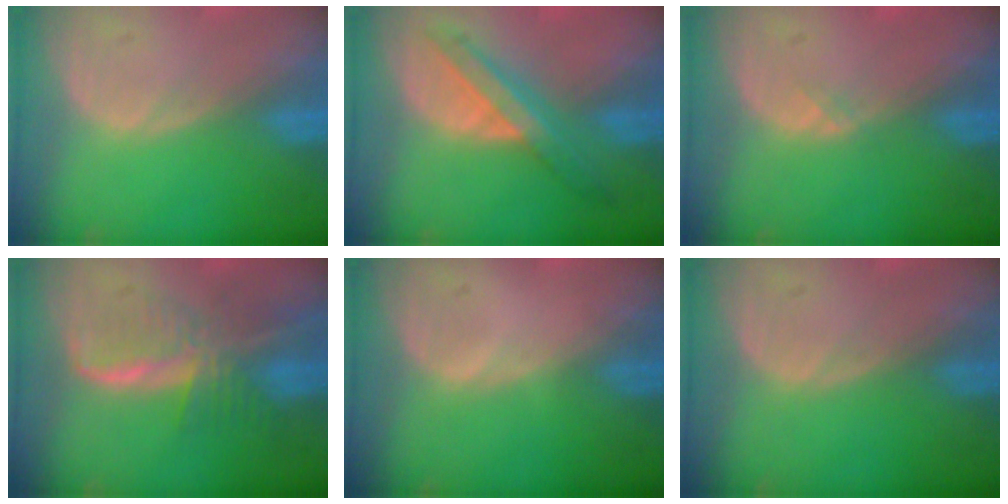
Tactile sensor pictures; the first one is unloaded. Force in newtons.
{"total": 7.2, "press": 6.1, "slide": 3.8}
{"total": 0.8, "press": 0.5, "slide": 0.6}
{"total": 8.1, "press": 7.0, "slide": 4.1}
{"total": 0.5, "press": 0.1, "slide": 0.5}
{"total": 0.0}